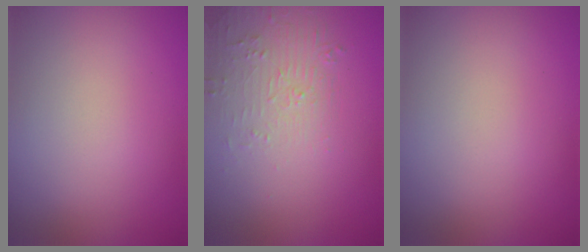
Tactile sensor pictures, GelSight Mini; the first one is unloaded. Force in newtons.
{"total": 1.9, "press": 0.8, "slide": 1.7}
{"total": 0.0}